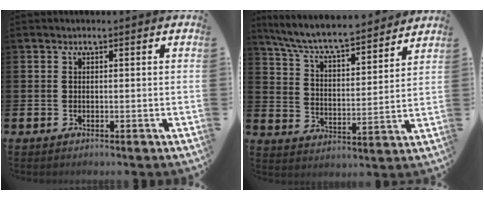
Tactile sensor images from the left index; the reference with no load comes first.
{"total": 7.8, "force": [7.3, 0.8, 2.3], "torque": [-0.080, -0.059, 0.126]}